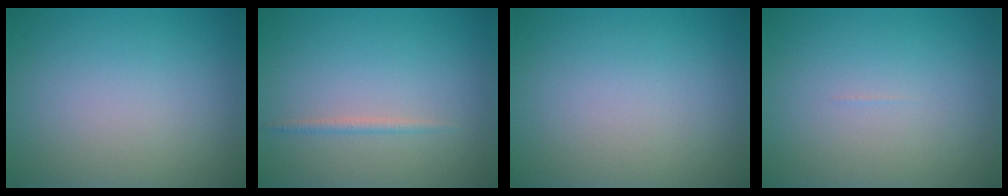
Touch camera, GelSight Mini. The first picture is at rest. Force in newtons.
{"total": 0.8, "press": 0.8, "slide": 0.0}
{"total": 0.0}
{"total": 0.0}